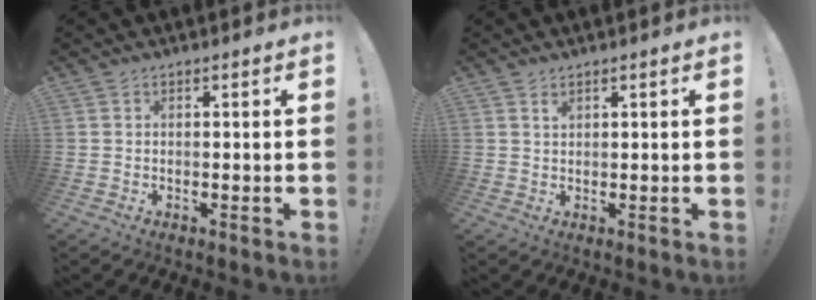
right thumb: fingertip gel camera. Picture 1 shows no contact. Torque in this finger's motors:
{"motor_torque": [-0.06, -0.18, -0.20, 0.16, 0.00]}